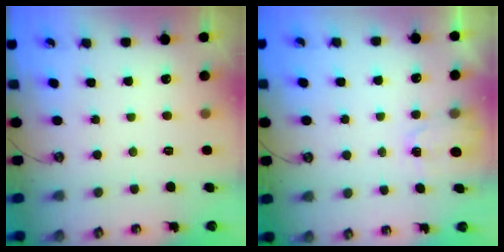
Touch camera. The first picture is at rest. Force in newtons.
{"total": 2.4, "press": 2.4, "slide": 0.3}